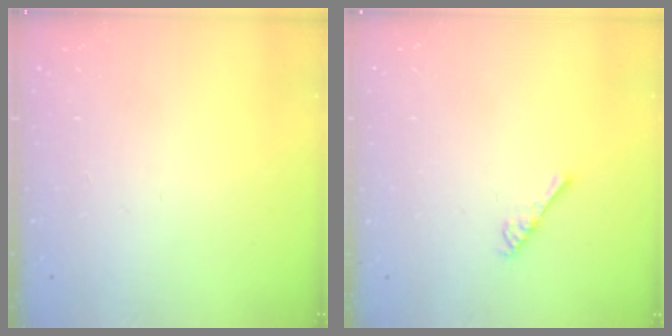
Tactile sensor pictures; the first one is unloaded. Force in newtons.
{"total": 2.7, "press": 2.6, "slide": 0.4}